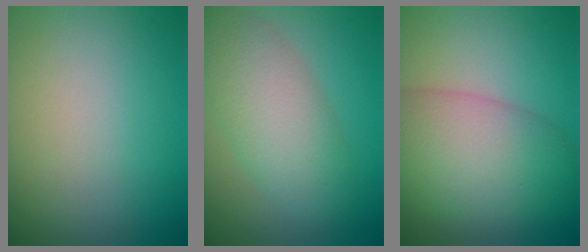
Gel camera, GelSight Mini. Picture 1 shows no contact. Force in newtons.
{"total": 5.9, "press": 5.9, "slide": 0.3}
{"total": 8.5, "press": 8.5, "slide": 0.2}